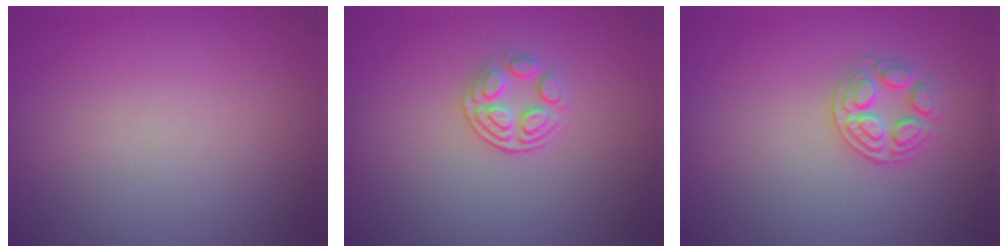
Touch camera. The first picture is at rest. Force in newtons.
{"total": 2.4, "press": 1.8, "slide": 1.6}
{"total": 2.6, "press": 2.5, "slide": 0.8}